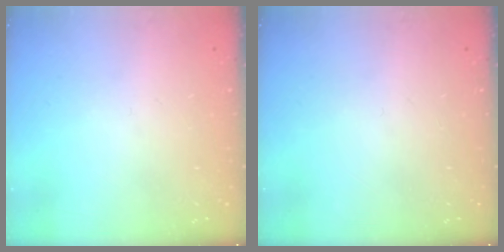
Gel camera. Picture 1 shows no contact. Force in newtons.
{"total": 0.0}